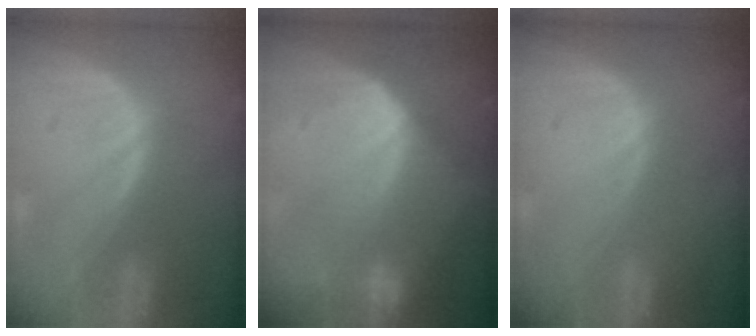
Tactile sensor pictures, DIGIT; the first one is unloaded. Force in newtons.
{"total": 6.9, "press": 6.7, "slide": 1.4}
{"total": 0.0}